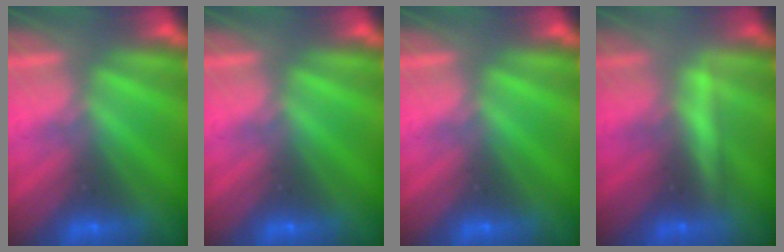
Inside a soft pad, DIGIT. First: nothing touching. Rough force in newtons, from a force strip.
{"total": 0.0}
{"total": 0.0}
{"total": 2.0}